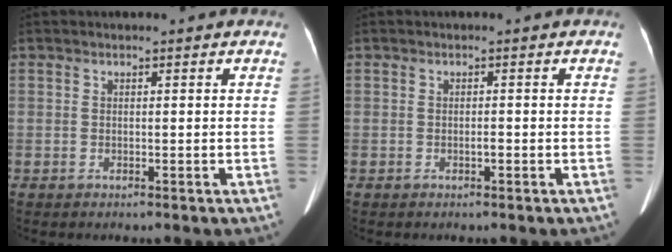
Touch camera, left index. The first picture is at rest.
{"total": 0.6, "force": [-0.3, 0.2, 0.5], "torque": [-0.009, 0.001, -0.005]}